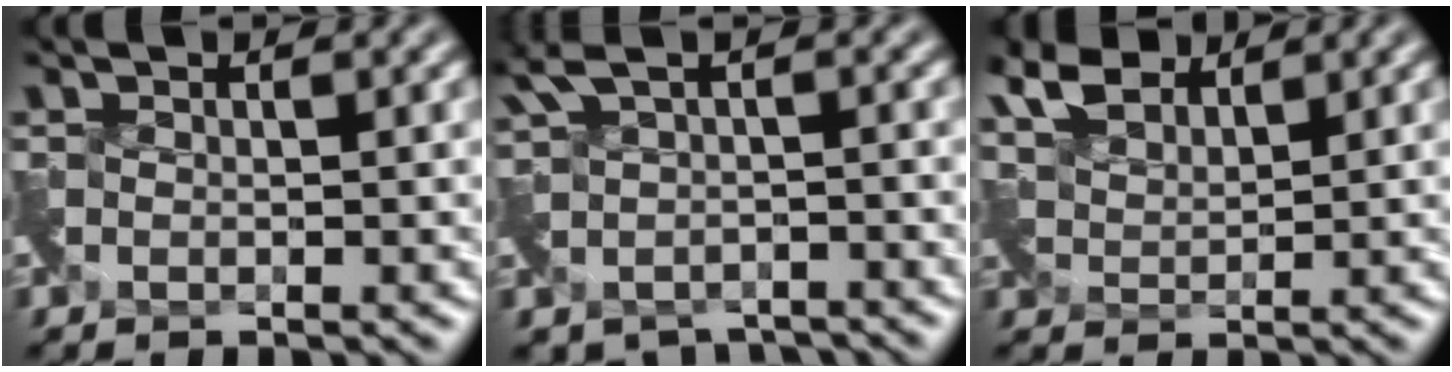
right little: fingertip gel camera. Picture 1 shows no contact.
{"total": 4.7, "force": [-1.2, 3.3, 3.1], "torque": [-0.072, -0.036, -0.011]}
{"total": 4.5, "force": [4.0, 1.6, 1.4], "torque": [-0.047, 0.011, 0.078]}